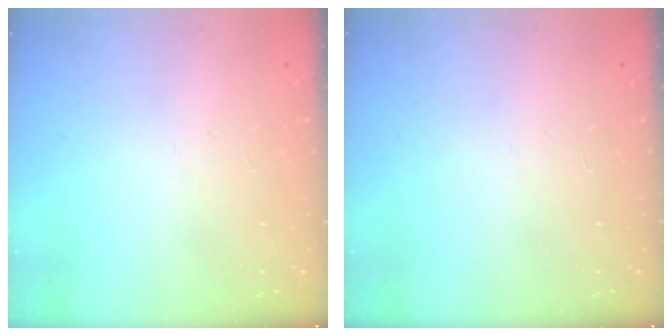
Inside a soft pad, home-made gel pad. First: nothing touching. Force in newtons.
{"total": 0.0}